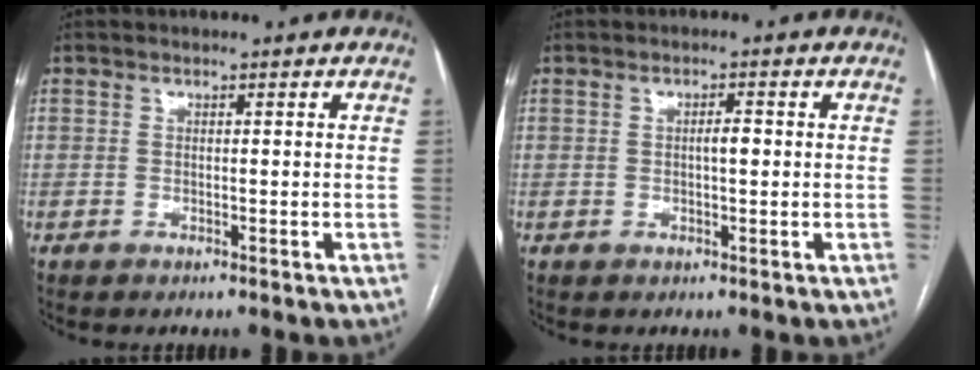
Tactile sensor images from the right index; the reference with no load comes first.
{"total": 2.0, "force": [0.1, 0.6, 1.9], "torque": [-0.031, 0.003, 0.002]}